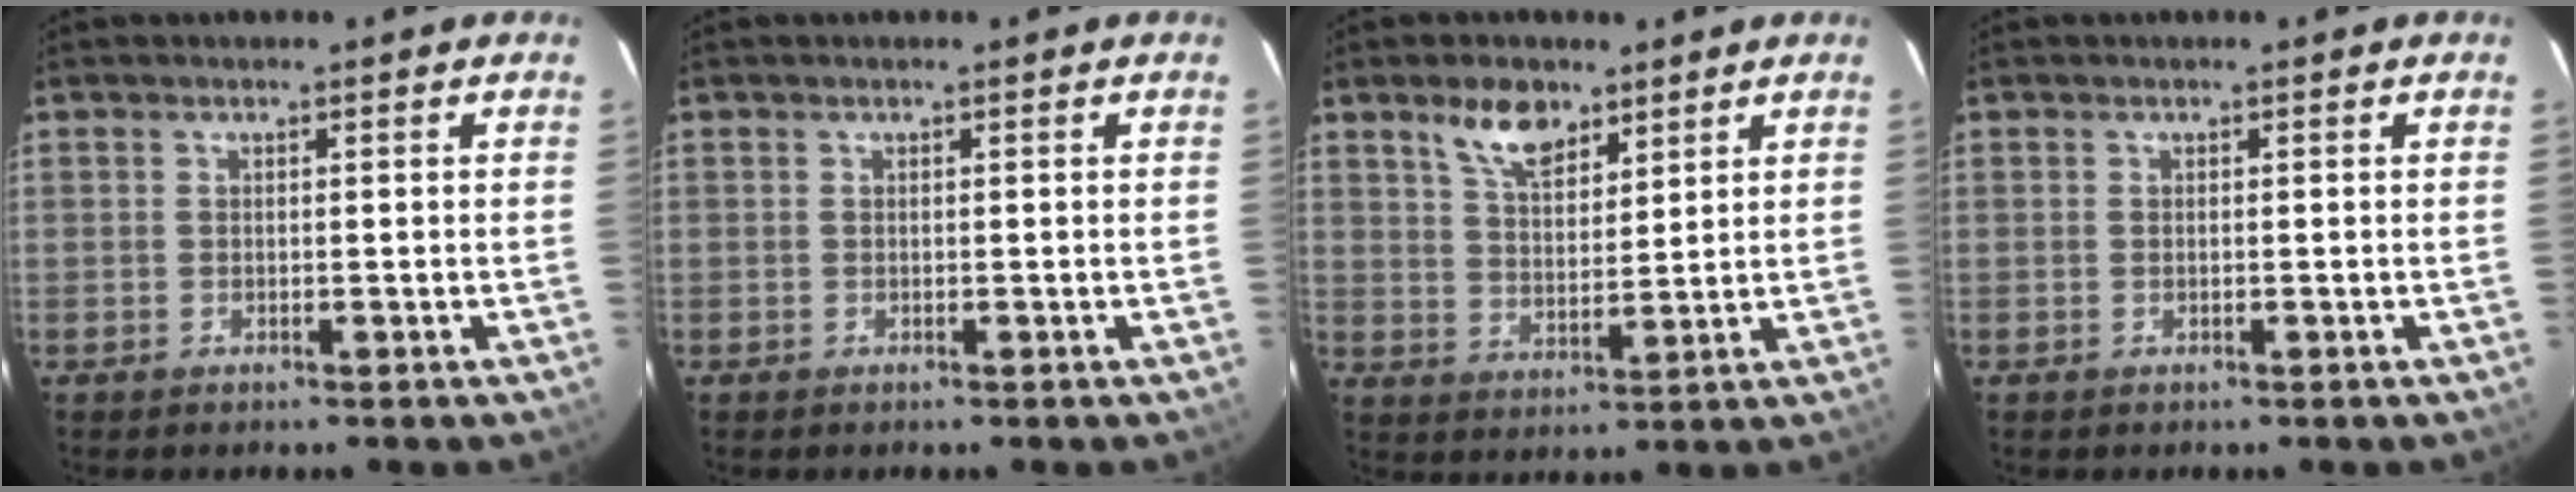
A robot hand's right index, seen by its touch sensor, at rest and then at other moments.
{"total": 0.0}
{"total": 7.7, "force": [5.2, 3.7, 4.2], "torque": [-0.071, 0.007, 0.099]}
{"total": 0.0}